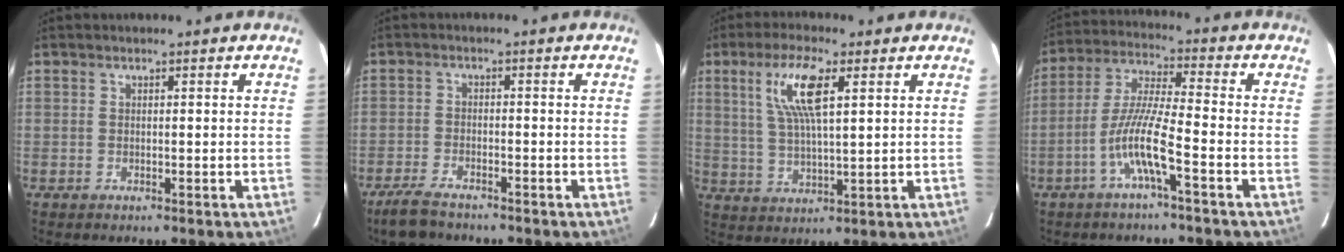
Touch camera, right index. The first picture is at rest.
{"total": 5.8, "force": [-4.9, 1.9, 2.5], "torque": [-0.077, -0.010, -0.094]}
{"total": 9.5, "force": [3.7, 2.2, 8.5], "torque": [-0.168, 0.007, 0.075]}
{"total": 9.3, "force": [-4.2, 0.1, 8.3], "torque": [-0.180, 0.004, -0.084]}